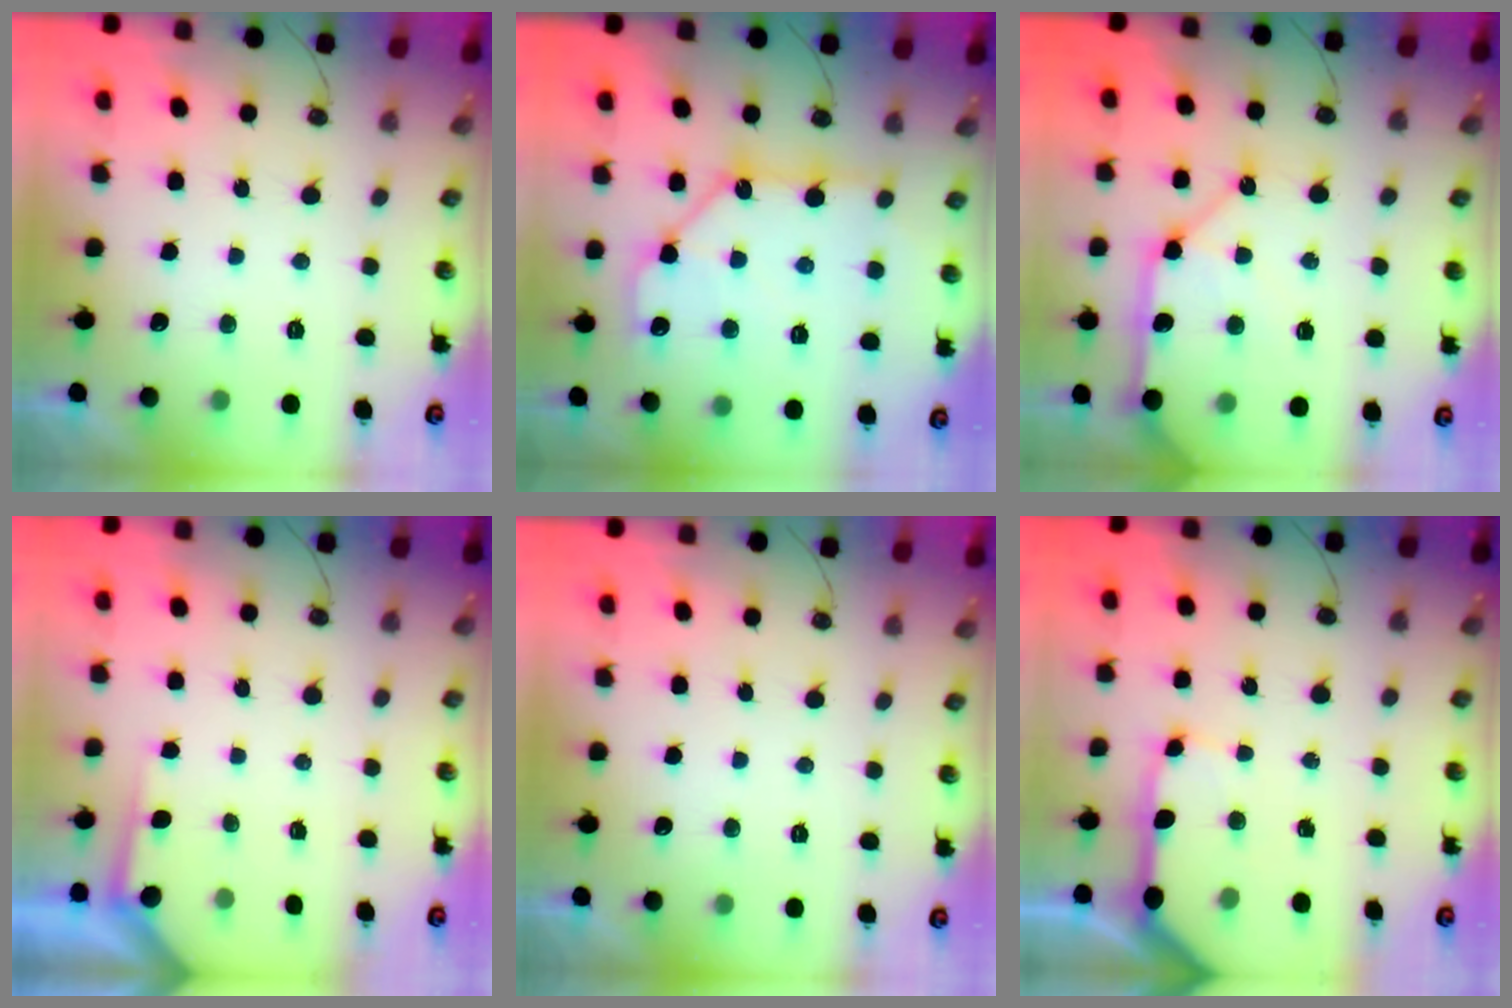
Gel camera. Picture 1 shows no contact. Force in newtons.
{"total": 13.0, "press": 12.9, "slide": 1.2}
{"total": 13.7, "press": 13.6, "slide": 2.1}
{"total": 1.8, "press": 1.8, "slide": 0.3}
{"total": 0.0}
{"total": 11.9, "press": 11.8, "slide": 1.5}